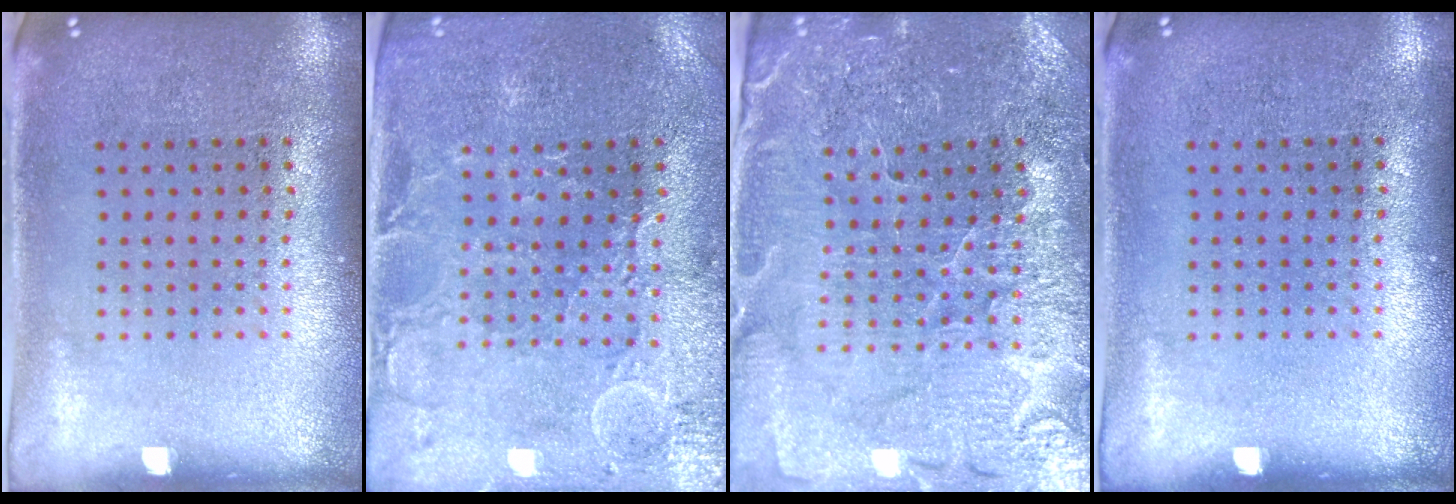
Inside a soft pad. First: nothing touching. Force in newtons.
{"total": 0.8, "press": 0.7, "slide": 0.4}
{"total": 3.4, "press": 3.4, "slide": 0.3}
{"total": 0.0}